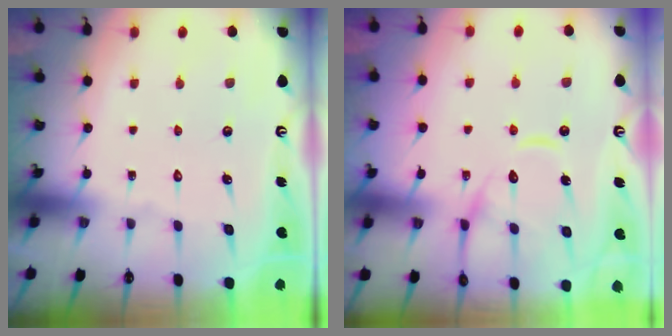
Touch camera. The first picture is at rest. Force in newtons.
{"total": 11.6, "press": 11.5, "slide": 1.2}